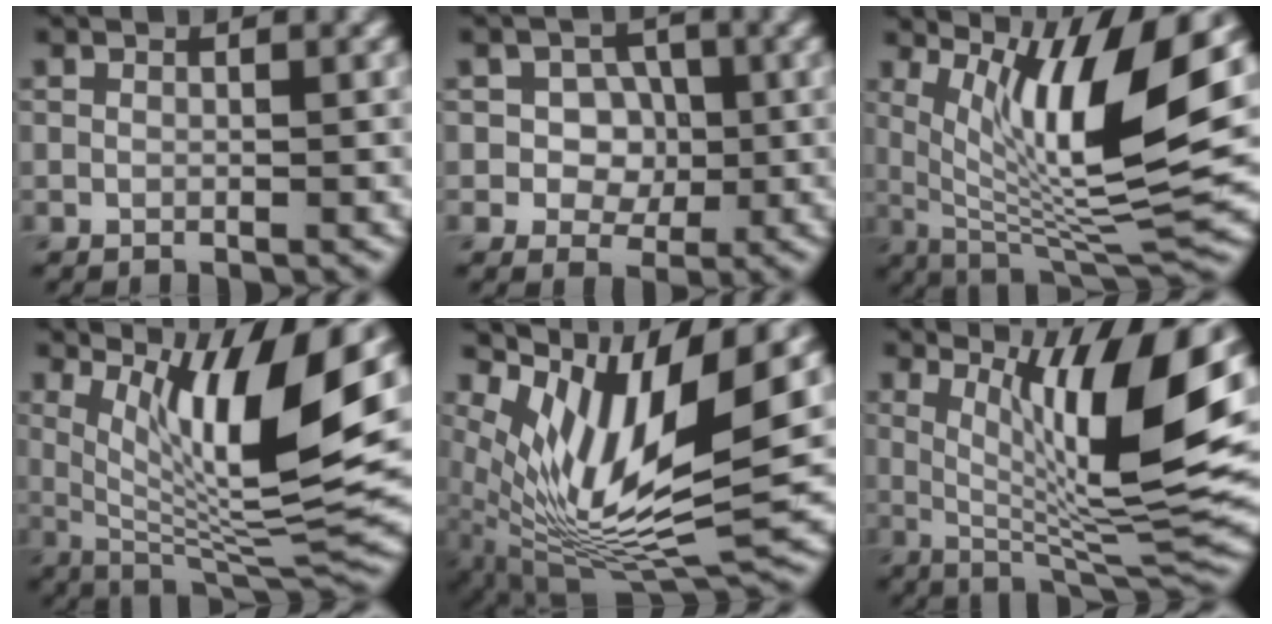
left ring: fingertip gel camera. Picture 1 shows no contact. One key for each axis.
{"total": 4.1, "fx": 0.1, "fy": 3.3, "fz": 2.3, "tx": -0.020, "ty": 0.003, "tz": -0.020}
{"total": 12.0, "fx": 3.8, "fy": 3.0, "fz": 11.1, "tx": -0.172, "ty": -0.011, "tz": 0.076}
{"total": 11.8, "fx": 3.8, "fy": 2.7, "fz": 10.9, "tx": -0.167, "ty": -0.012, "tz": 0.075}
{"total": 12.5, "fx": 4.0, "fy": 3.7, "fz": 11.3, "tx": -0.215, "ty": -0.009, "tz": 0.081}
{"total": 12.1, "fx": 3.0, "fy": 2.7, "fz": 11.4, "tx": -0.169, "ty": -0.009, "tz": 0.055}